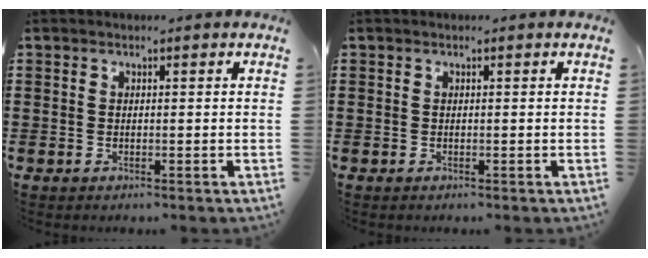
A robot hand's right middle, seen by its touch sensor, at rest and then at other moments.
{"total": 0.0}